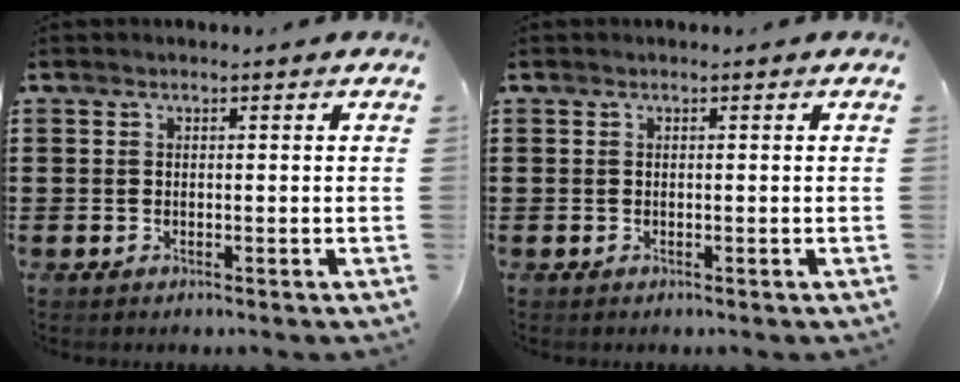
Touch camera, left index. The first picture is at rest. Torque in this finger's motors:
{"motor_torque": [0.01, 0.02, 0.03, -0.01]}